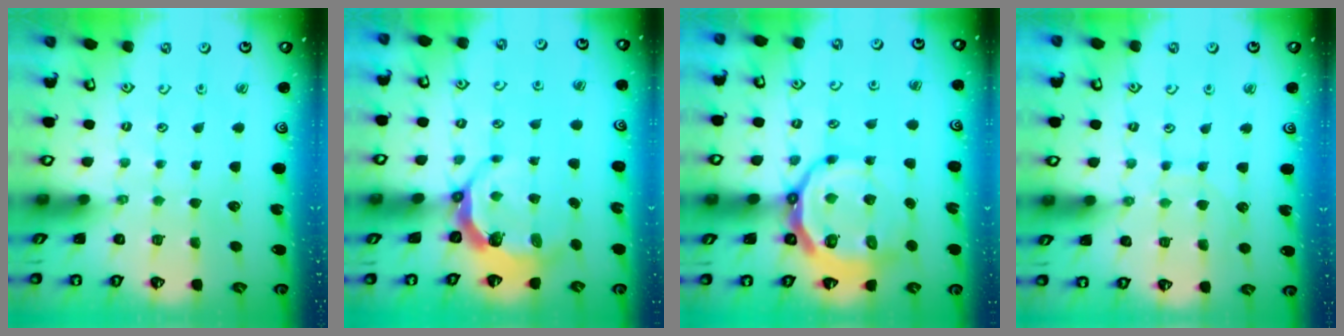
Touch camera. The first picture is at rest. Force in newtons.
{"total": 5.5, "press": 4.1, "slide": 3.7}
{"total": 14.3, "press": 13.9, "slide": 3.3}
{"total": 6.9, "press": 6.9, "slide": 0.7}